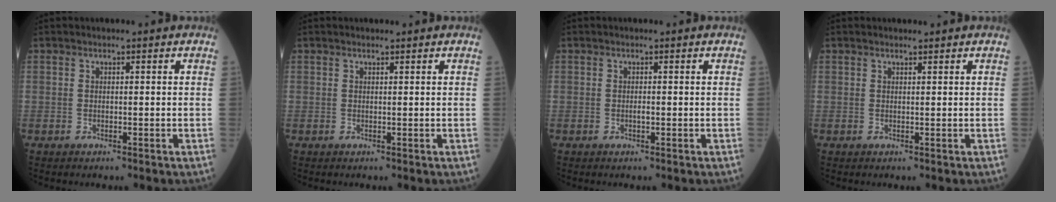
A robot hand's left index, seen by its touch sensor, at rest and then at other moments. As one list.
[{"total": 0.7, "force": [0.6, 0.0, 0.2], "torque": [-0.009, 0.006, 0.012]}, {"total": 0.6, "force": [-0.1, 0.2, 0.5], "torque": [-0.011, 0.000, -0.002]}, {"total": 0.9, "force": [0.9, 0.1, 0.3], "torque": [-0.009, 0.007, 0.016]}]